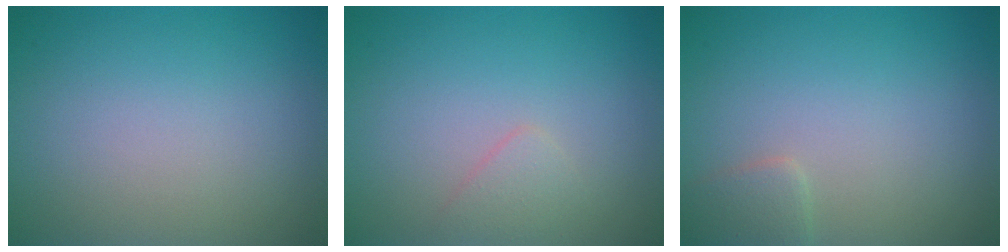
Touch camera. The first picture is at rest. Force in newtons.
{"total": 1.2, "press": 1.2, "slide": 0.1}
{"total": 1.6, "press": 1.6, "slide": 0.1}